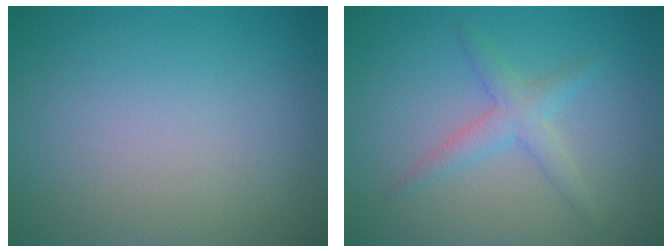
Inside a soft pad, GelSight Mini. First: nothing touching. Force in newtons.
{"total": 2.3, "press": 2.3, "slide": 0.1}